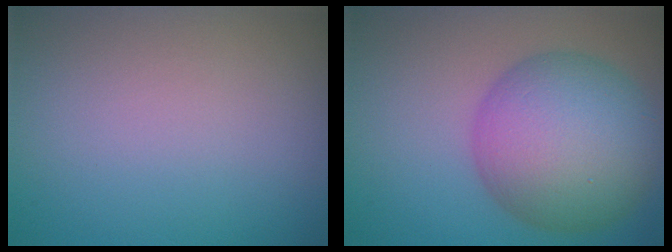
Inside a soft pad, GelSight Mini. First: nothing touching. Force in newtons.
{"total": 10.4, "press": 10.4, "slide": 0.2}